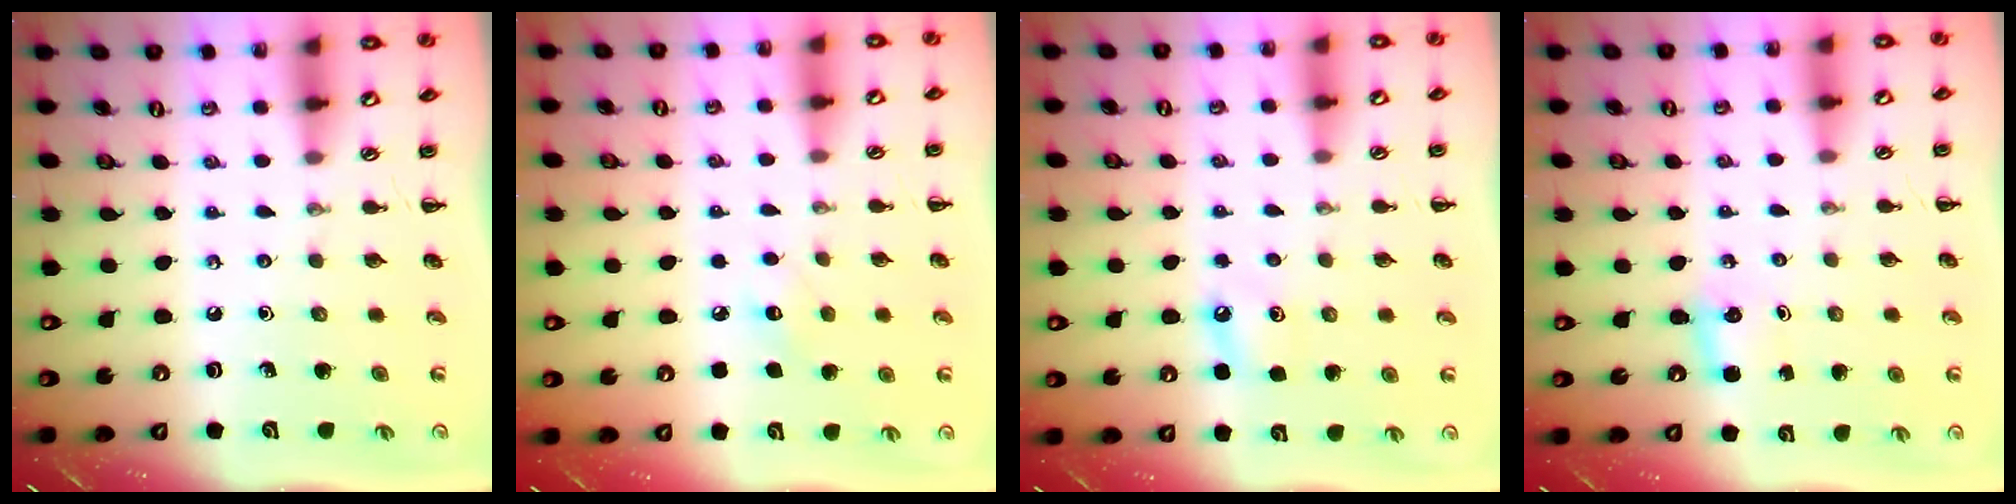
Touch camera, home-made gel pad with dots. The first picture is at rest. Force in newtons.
{"total": 6.2, "press": 6.0, "slide": 1.6}
{"total": 5.9, "press": 5.6, "slide": 1.9}
{"total": 2.8, "press": 2.6, "slide": 0.9}